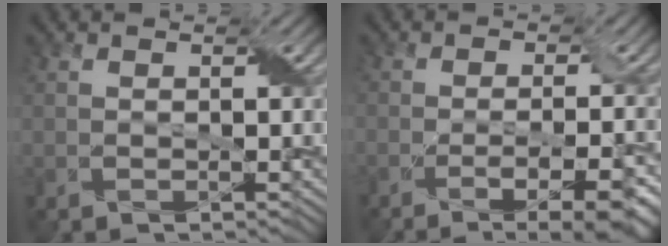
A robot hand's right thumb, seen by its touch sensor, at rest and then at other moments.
{"total": 8.8, "force": [-5.3, 2.5, 6.5], "torque": [-0.080, 0.003, -0.068]}